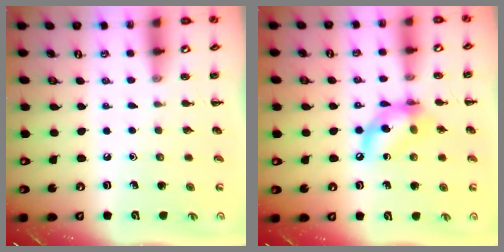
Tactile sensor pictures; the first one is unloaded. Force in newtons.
{"total": 12.2, "press": 12.0, "slide": 2.6}